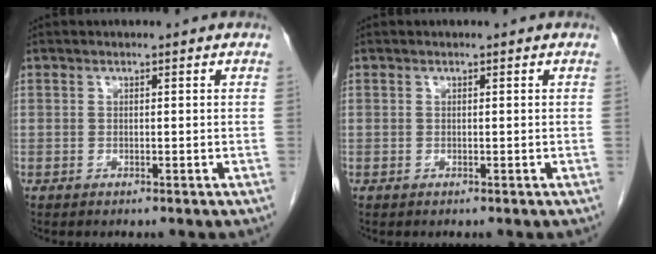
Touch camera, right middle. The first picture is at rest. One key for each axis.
{"total": 0.0}